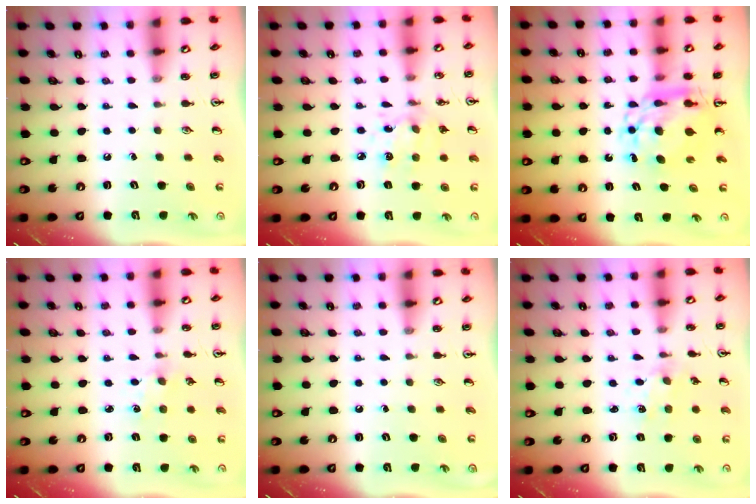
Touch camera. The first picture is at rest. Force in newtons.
{"total": 5.4, "press": 5.4, "slide": 0.5}
{"total": 10.8, "press": 10.8, "slide": 1.1}
{"total": 2.4, "press": 2.4, "slide": 0.3}
{"total": 0.0}
{"total": 1.2, "press": 1.2, "slide": 0.3}